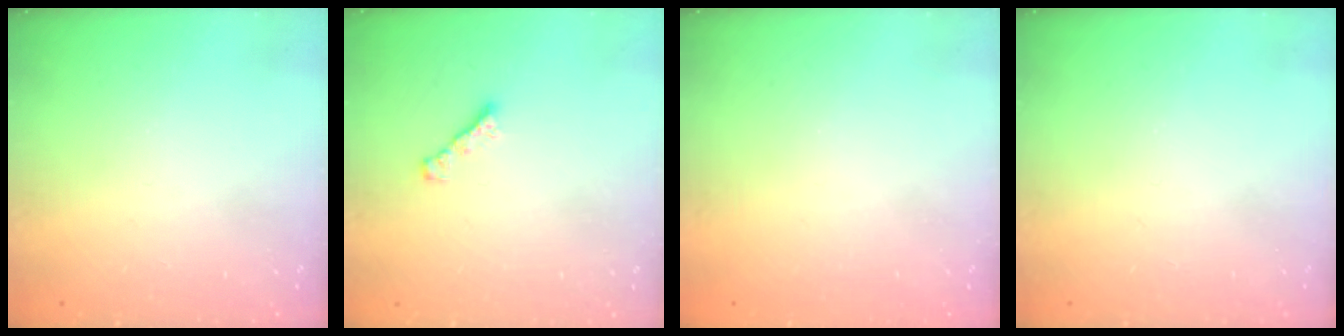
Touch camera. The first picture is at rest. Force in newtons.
{"total": 1.8, "press": 1.7, "slide": 0.6}
{"total": 1.3, "press": 1.3, "slide": 0.2}
{"total": 0.0}